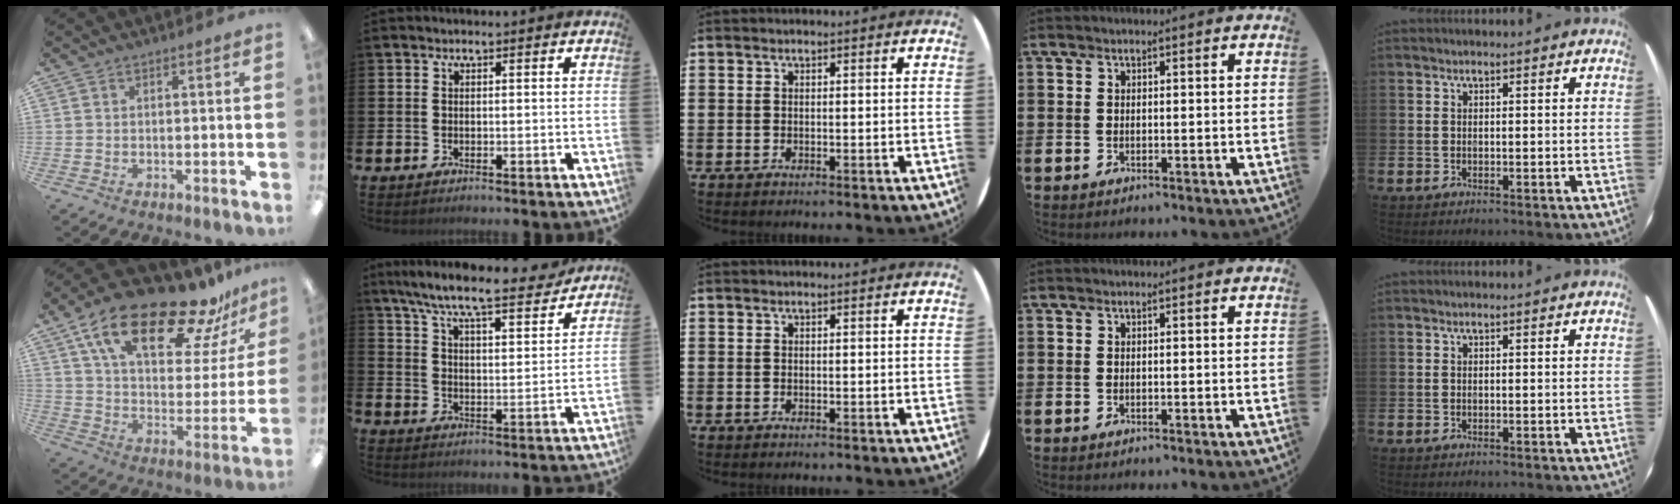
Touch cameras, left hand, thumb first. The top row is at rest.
{"thumb": {"total": 24.7, "force": [17.5, 9.1, 14.9], "torque": [-0.247, -0.104, 0.294]}, "index": {"total": 8.9, "force": [8.1, 0.8, 3.6], "torque": [-0.093, -0.056, 0.136]}}